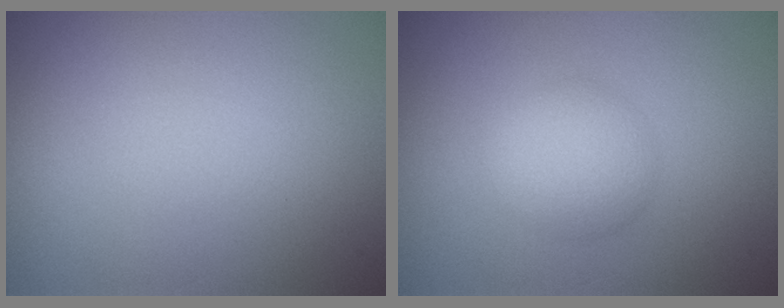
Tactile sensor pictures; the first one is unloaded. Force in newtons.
{"total": 3.3, "press": 3.3, "slide": 0.1}